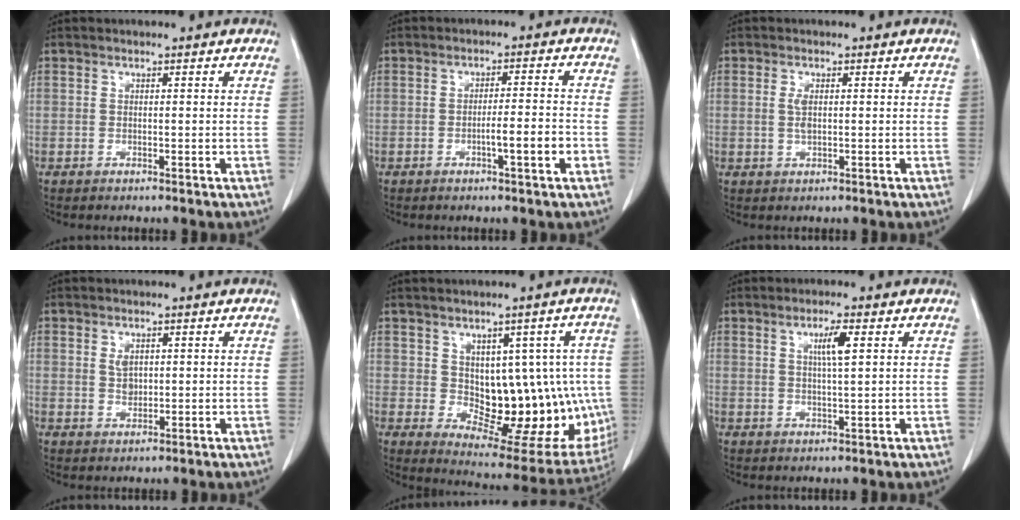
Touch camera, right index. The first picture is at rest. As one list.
[{"total": 4.7, "force": [-1.7, 0.2, 4.3], "torque": [-0.063, 0.000, -0.025]}, {"total": 2.0, "force": [0.2, 0.7, 1.8], "torque": [-0.040, -0.001, 0.005]}, {"total": 2.2, "force": [0.6, 1.5, 1.6], "torque": [-0.028, -0.001, 0.013]}, {"total": 15.9, "force": [-0.3, 8.4, 13.5], "torque": [-0.152, 0.011, 0.023]}, {"total": 3.8, "force": [1.3, 0.0, 3.5], "torque": [-0.061, -0.001, 0.022]}]